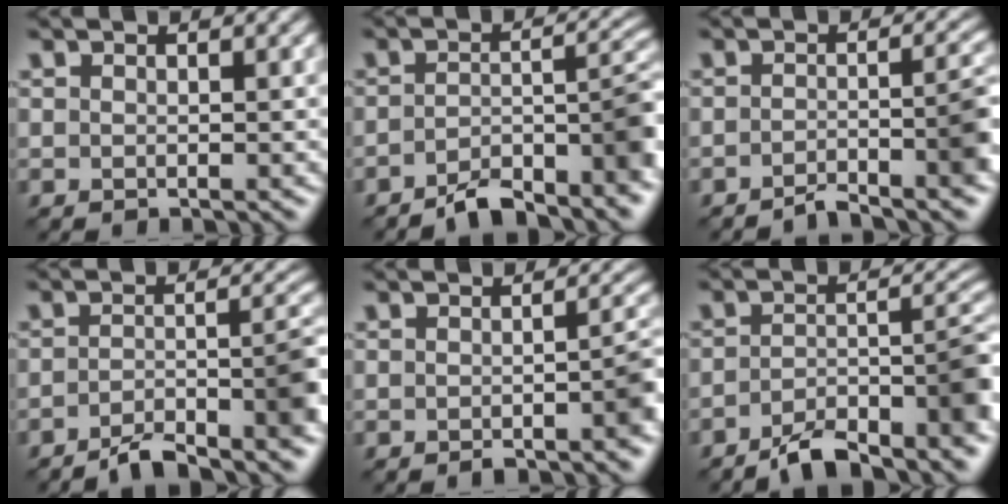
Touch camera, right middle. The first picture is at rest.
{"total": 6.9, "force": [-4.6, 2.0, 4.8], "torque": [-0.067, 0.009, -0.080]}
{"total": 4.8, "force": [-2.9, 1.1, 3.7], "torque": [-0.043, 0.007, -0.052]}
{"total": 6.2, "force": [-4.0, 1.5, 4.5], "torque": [-0.060, 0.008, -0.071]}
{"total": 3.0, "force": [-1.6, 0.7, 2.4], "torque": [-0.033, 0.005, -0.028]}
{"total": 8.1, "force": [-5.3, 2.2, 5.7], "torque": [-0.080, 0.007, -0.093]}